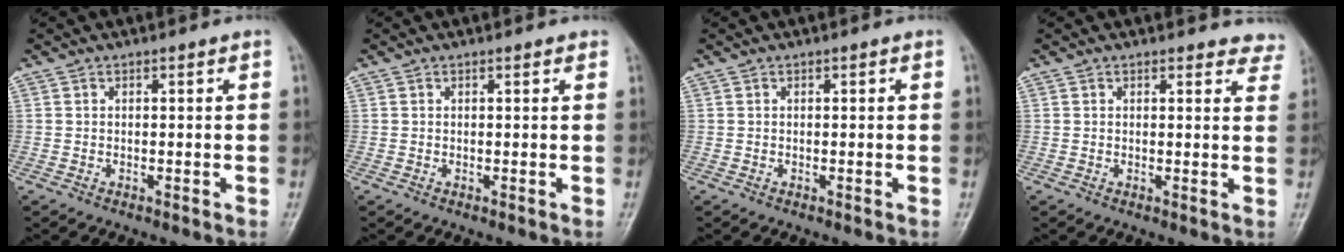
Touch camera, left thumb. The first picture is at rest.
{"total": 0.7, "force": [0.5, 0.3, 0.4], "torque": [-0.007, -0.001, 0.003]}
{"total": 0.0}
{"total": 5.3, "force": [4.9, 1.9, 0.4], "torque": [0.038, -0.022, 0.027]}